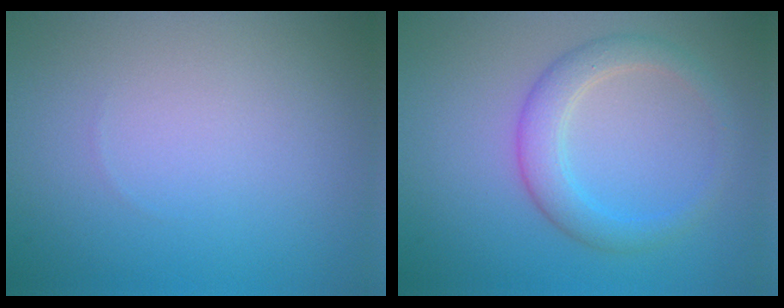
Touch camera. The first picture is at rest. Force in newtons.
{"total": 3.3, "press": 3.3, "slide": 0.1}